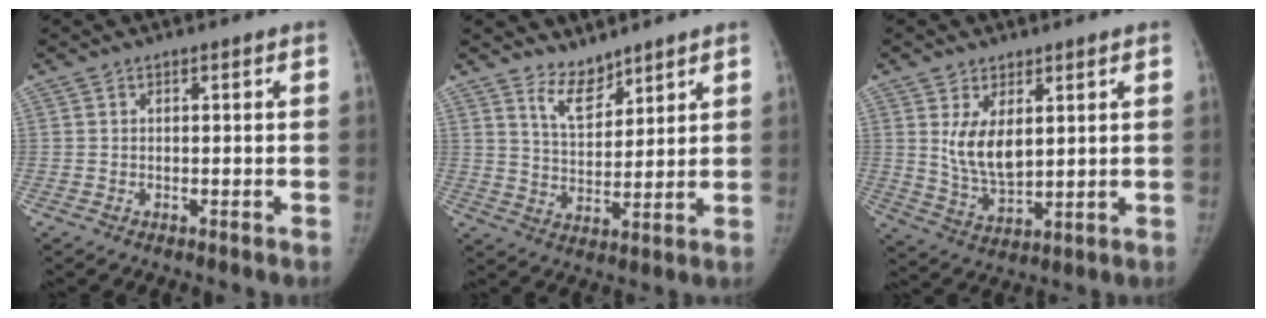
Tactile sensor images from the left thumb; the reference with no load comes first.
{"total": 5.8, "force": [5.0, 2.3, 1.8], "torque": [-0.012, -0.049, 0.099]}
{"total": 8.2, "force": [2.6, 4.6, 6.3], "torque": [-0.097, -0.026, 0.063]}